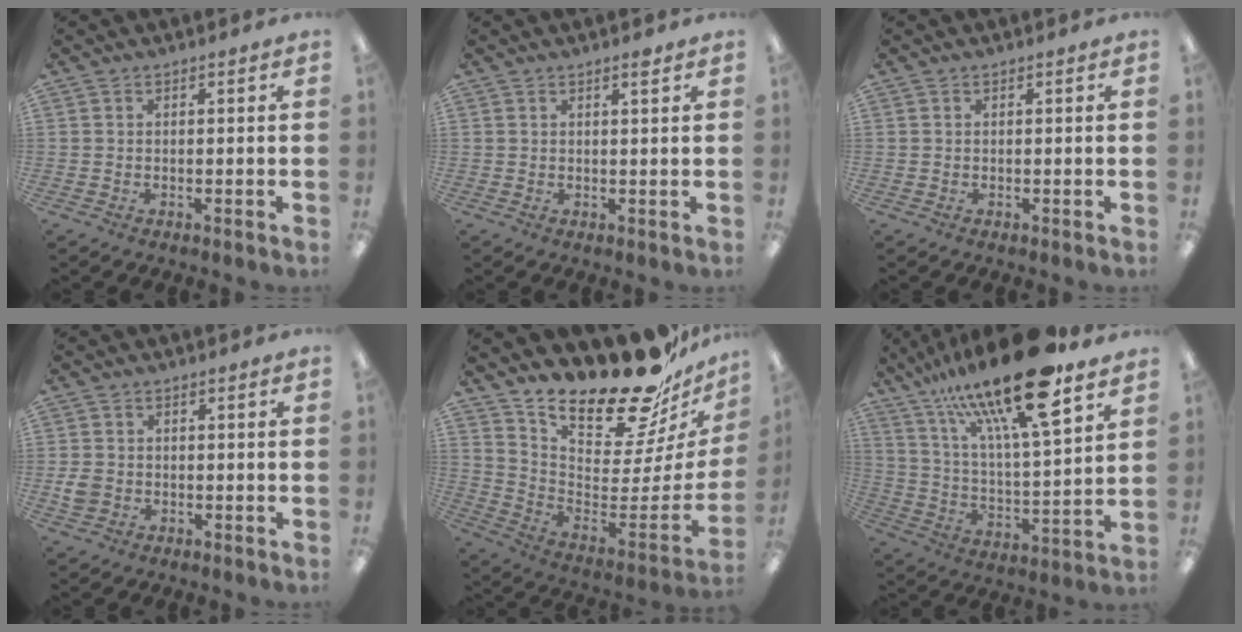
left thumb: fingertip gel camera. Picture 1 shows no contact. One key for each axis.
{"total": 1.7, "fx": 1.5, "fy": 0.2, "fz": 0.9, "tx": -0.011, "ty": -0.004, "tz": 0.024}
{"total": 0.0}
{"total": 3.4, "fx": -0.5, "fy": 3.0, "fz": 1.7, "tx": -0.027, "ty": 0.001, "tz": -0.011}
{"total": 21.8, "fx": 19.2, "fy": 5.9, "fz": 8.6, "tx": -0.117, "ty": -0.164, "tz": 0.331}
{"total": 23.7, "fx": 17.0, "fy": 5.6, "fz": 15.5, "tx": -0.270, "ty": -0.097, "tz": 0.279}